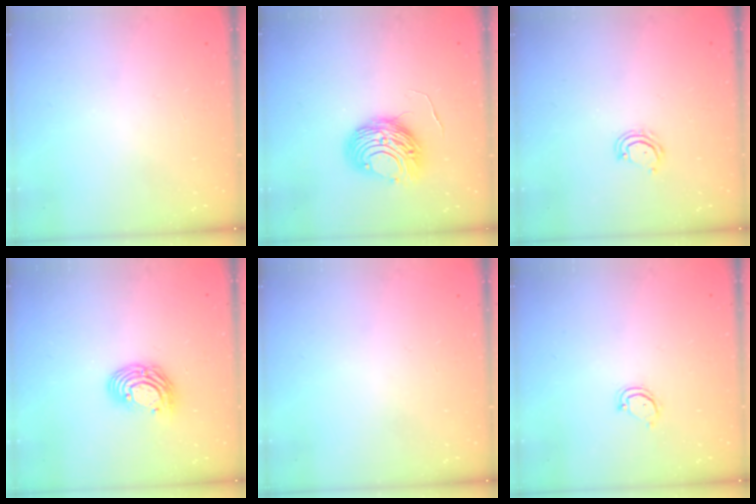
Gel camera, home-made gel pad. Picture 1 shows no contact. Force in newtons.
{"total": 9.7, "press": 9.7, "slide": 0.6}
{"total": 4.7, "press": 4.6, "slide": 0.4}
{"total": 9.5, "press": 9.4, "slide": 1.7}
{"total": 0.0}
{"total": 3.6, "press": 3.6, "slide": 0.2}